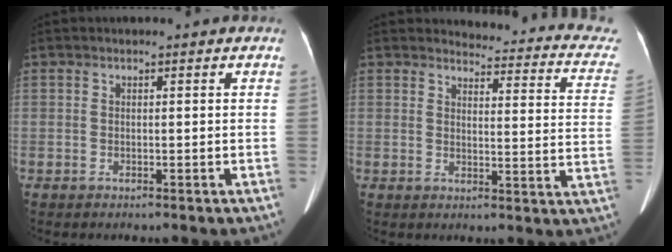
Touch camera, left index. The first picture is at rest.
{"total": 16.1, "force": [15.3, 3.3, 3.6], "torque": [-0.004, -0.075, 0.129]}